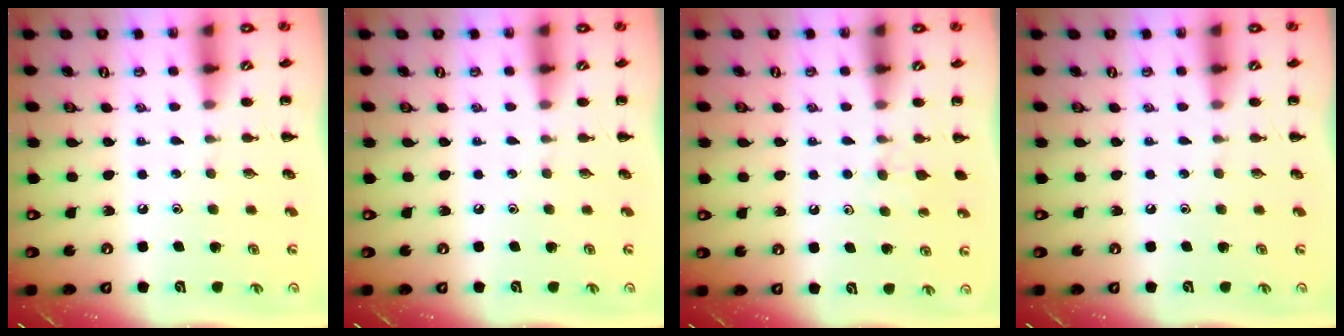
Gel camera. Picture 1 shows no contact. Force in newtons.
{"total": 0.0}
{"total": 5.2, "press": 4.8, "slide": 1.9}
{"total": 0.0}